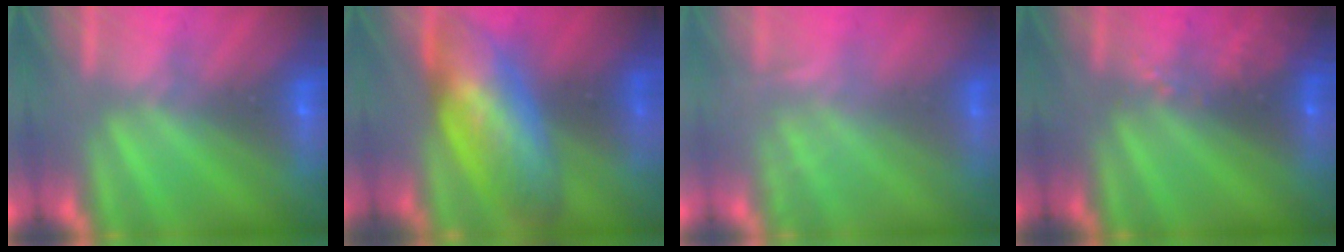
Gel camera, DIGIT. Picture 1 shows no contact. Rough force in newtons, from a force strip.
{"total": 8.2}
{"total": 2.2}
{"total": 2.9}